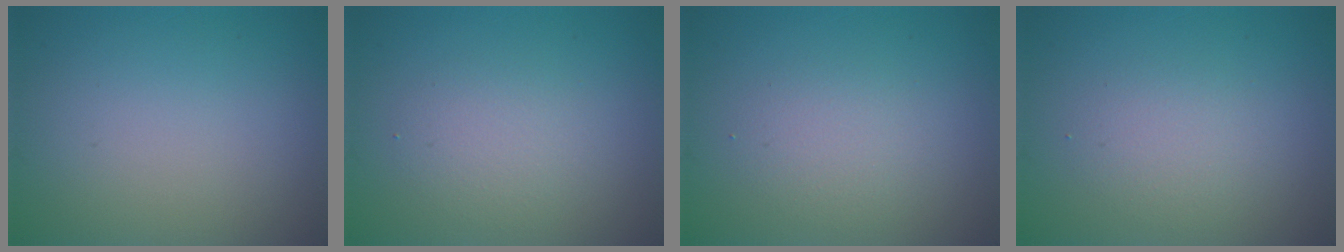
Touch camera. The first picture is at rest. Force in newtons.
{"total": 2.4, "press": 2.4, "slide": 0.2}
{"total": 2.2, "press": 2.2, "slide": 0.0}
{"total": 2.2, "press": 2.2, "slide": 0.0}